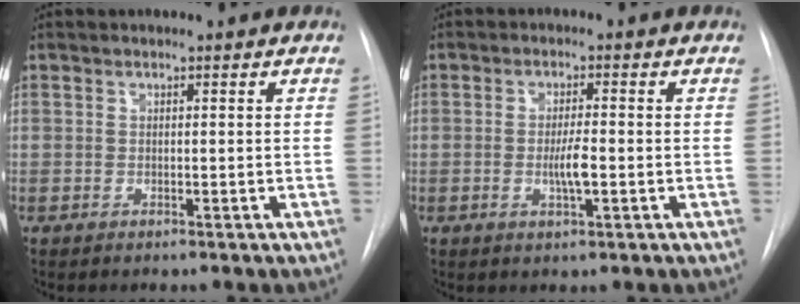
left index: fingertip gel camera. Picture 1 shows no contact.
{"total": 3.5, "force": [-0.7, 0.4, 3.4], "torque": [-0.064, -0.004, -0.011]}